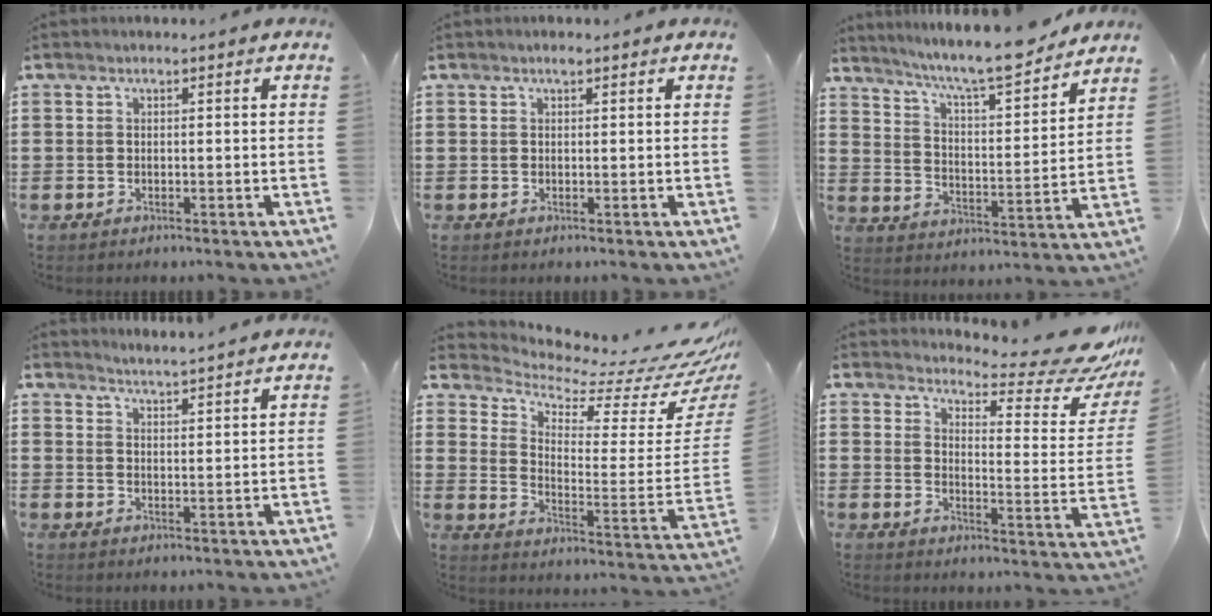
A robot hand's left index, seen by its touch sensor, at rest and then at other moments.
{"total": 0.7, "force": [0.5, 0.2, 0.5], "torque": [-0.011, 0.001, 0.008]}
{"total": 8.0, "force": [7.2, 0.2, 3.5], "torque": [-0.087, -0.050, 0.117]}
{"total": 3.5, "force": [3.4, -0.9, -0.1], "torque": [-0.009, -0.021, 0.059]}
{"total": 5.4, "force": [4.4, 1.6, 2.8], "torque": [-0.062, -0.058, 0.069]}
{"total": 8.5, "force": [7.7, 1.1, 3.4], "torque": [-0.053, -0.068, 0.128]}